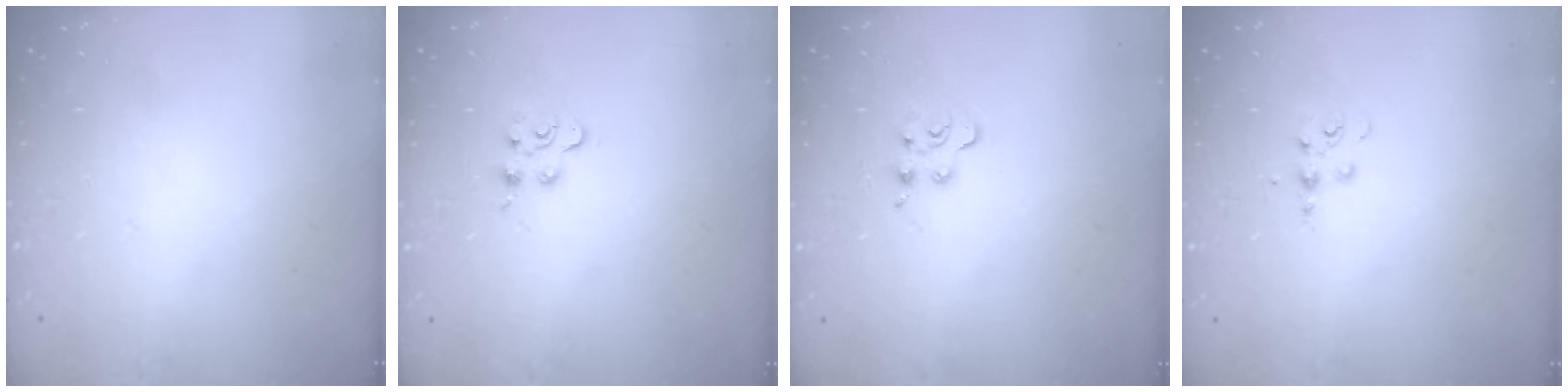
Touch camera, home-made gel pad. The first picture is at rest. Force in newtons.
{"total": 3.9, "press": 3.9, "slide": 0.5}
{"total": 4.4, "press": 4.3, "slide": 0.5}
{"total": 5.1, "press": 5.1, "slide": 0.6}